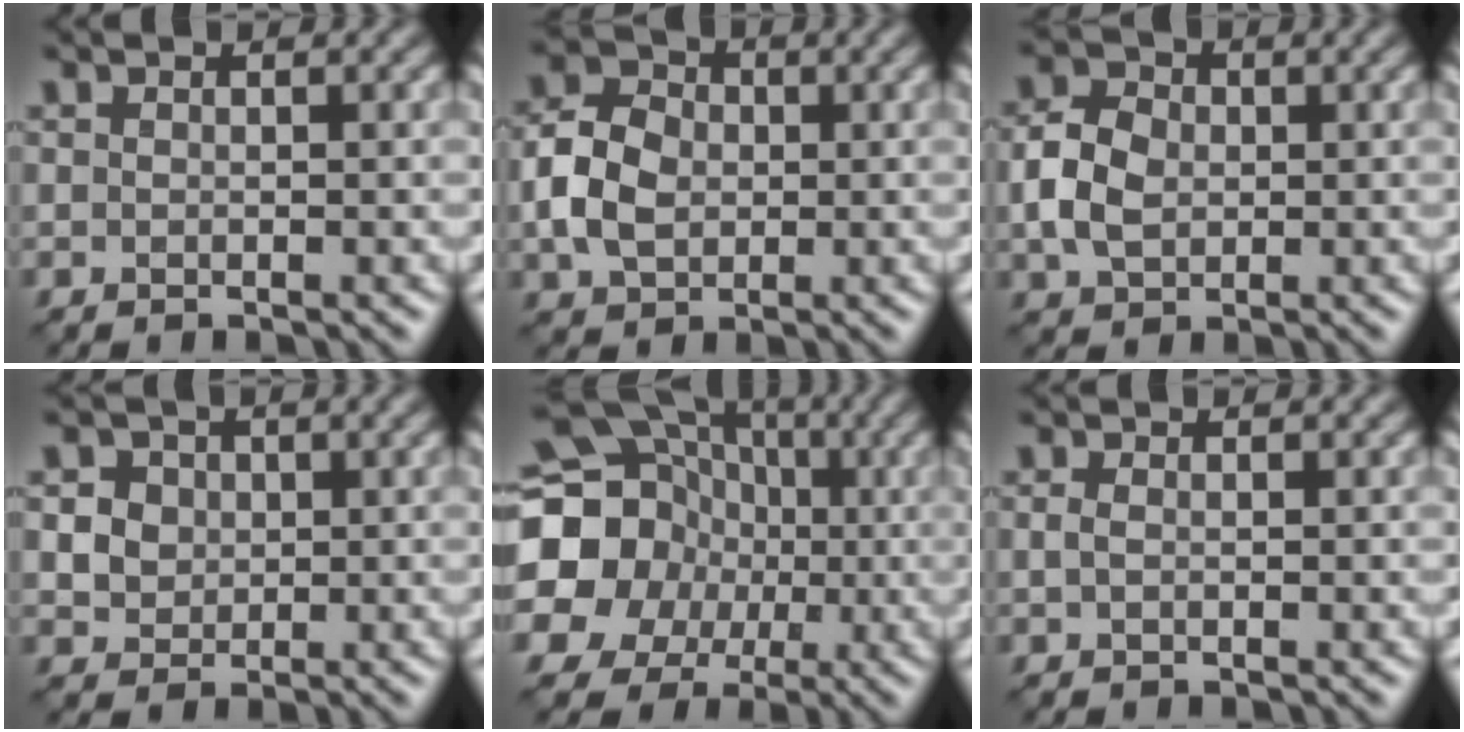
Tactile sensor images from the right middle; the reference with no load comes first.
{"total": 5.4, "force": [-0.3, 4.3, 3.3], "torque": [-0.076, 0.012, -0.014]}
{"total": 4.5, "force": [0.0, 3.5, 2.8], "torque": [-0.064, 0.008, -0.005]}
{"total": 4.1, "force": [1.3, 3.6, 1.5], "torque": [-0.033, 0.016, 0.023]}
{"total": 20.6, "force": [0.1, 19.6, 6.4], "torque": [-0.178, 0.012, -0.047]}
{"total": 0.7, "force": [0.1, 0.5, 0.5], "torque": [-0.011, 0.000, 0.002]}